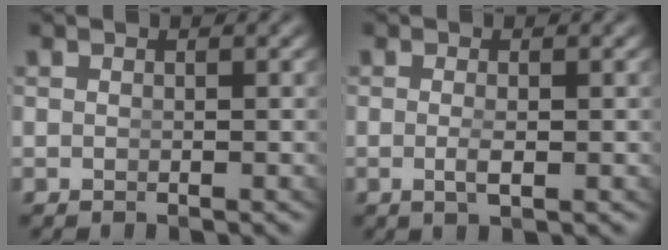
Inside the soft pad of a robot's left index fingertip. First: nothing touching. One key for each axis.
{"total": 1.4, "fx": -0.6, "fy": -0.1, "fz": 1.3, "tx": -0.028, "ty": -0.015, "tz": -0.002}